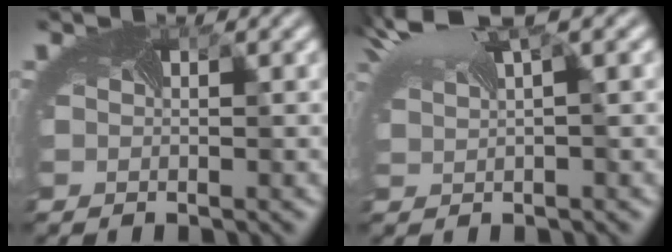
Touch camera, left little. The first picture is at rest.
{"total": 6.5, "force": [3.9, 2.2, 4.7], "torque": [-0.114, 0.028, 0.077]}